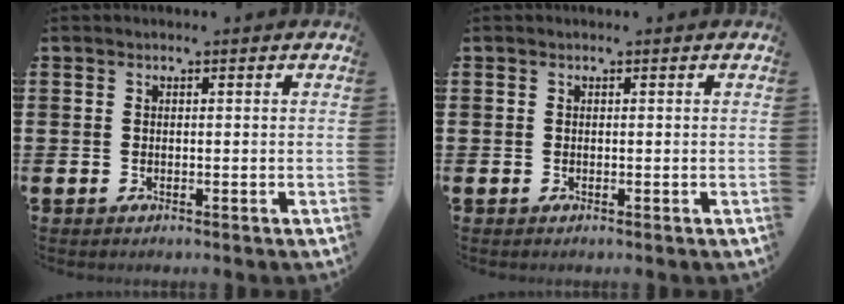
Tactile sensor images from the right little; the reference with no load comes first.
{"total": 0.0}